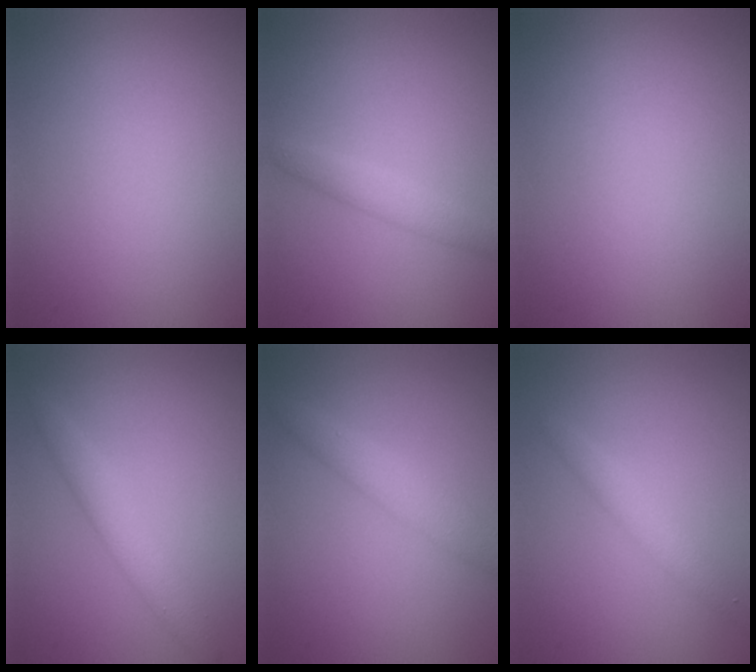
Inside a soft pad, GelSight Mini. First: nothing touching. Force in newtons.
{"total": 2.0, "press": 2.0, "slide": 0.1}
{"total": 0.0}
{"total": 2.8, "press": 2.8, "slide": 0.1}
{"total": 2.9, "press": 2.9, "slide": 0.1}
{"total": 1.9, "press": 1.9, "slide": 0.1}